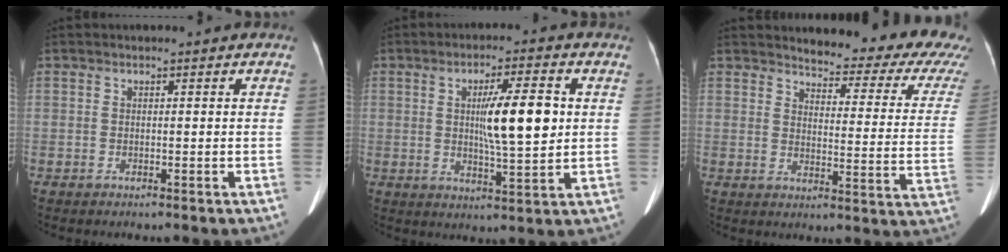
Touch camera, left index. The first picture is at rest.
{"total": 9.5, "force": [1.4, 1.2, 9.4], "torque": [-0.153, -0.001, 0.025]}
{"total": 17.4, "force": [15.9, 2.4, 6.5], "torque": [-0.067, -0.079, 0.165]}